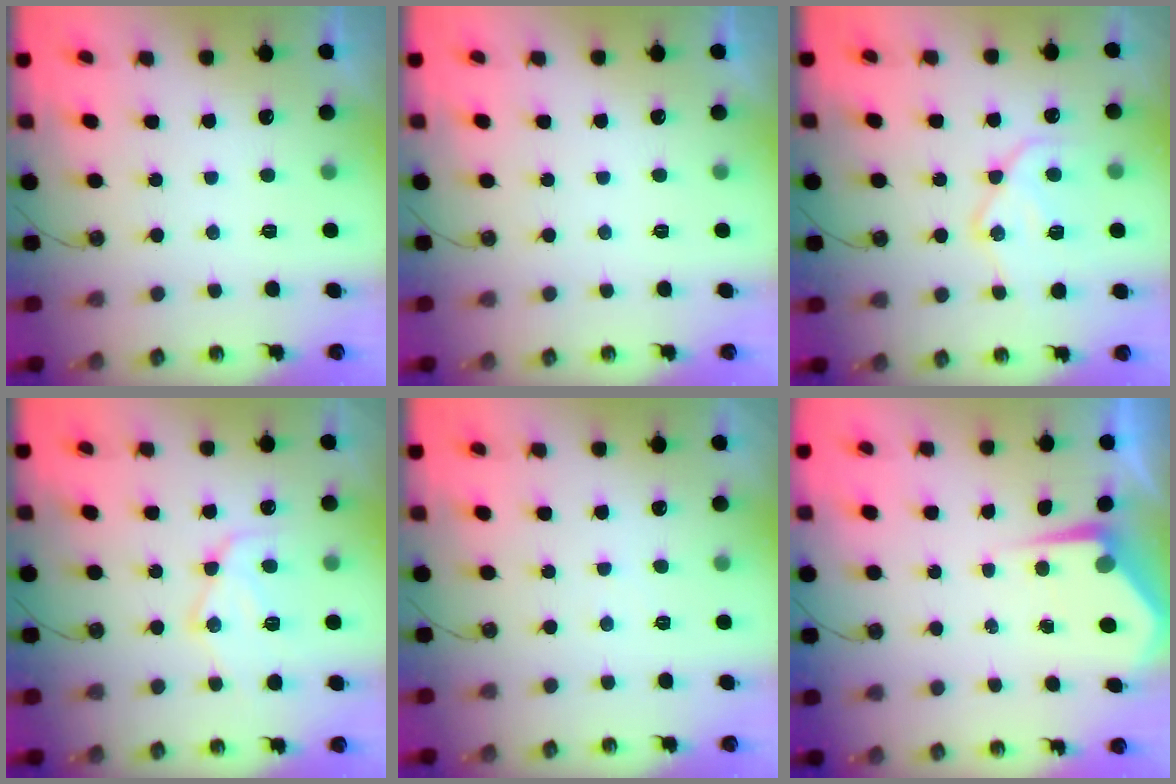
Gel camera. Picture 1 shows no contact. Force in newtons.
{"total": 0.0}
{"total": 14.8, "press": 14.7, "slide": 1.4}
{"total": 12.5, "press": 12.4, "slide": 1.2}
{"total": 2.5, "press": 2.4, "slide": 0.4}
{"total": 4.7, "press": 4.7, "slide": 0.8}